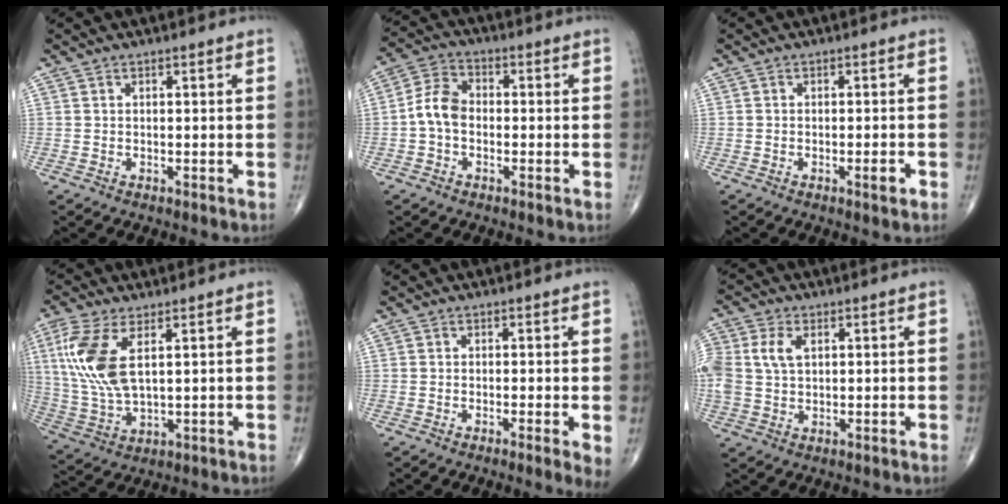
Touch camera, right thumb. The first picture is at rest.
{"total": 6.6, "force": [-1.1, 4.6, 4.6], "torque": [-0.081, 0.022, -0.034]}
{"total": 2.1, "force": [-0.9, 0.5, 1.8], "torque": [-0.025, -0.001, -0.015]}
{"total": 12.4, "force": [3.7, 5.4, 10.5], "torque": [-0.245, -0.010, 0.081]}
{"total": 2.9, "force": [-0.6, 0.4, 2.8], "torque": [-0.049, -0.011, -0.016]}
{"total": 7.8, "force": [1.8, 5.1, 5.6], "torque": [-0.139, 0.010, 0.037]}